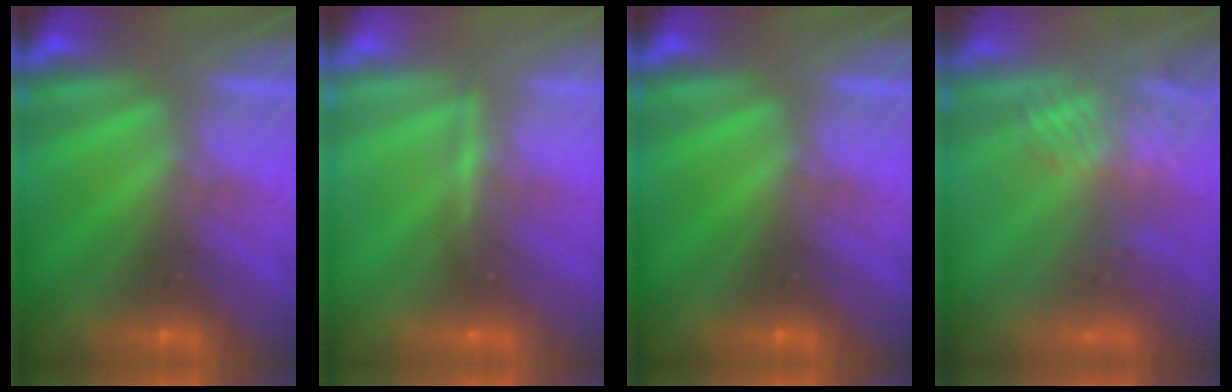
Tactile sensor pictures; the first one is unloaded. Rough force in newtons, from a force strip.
{"total": 3.6}
{"total": 0.0}
{"total": 2.8}